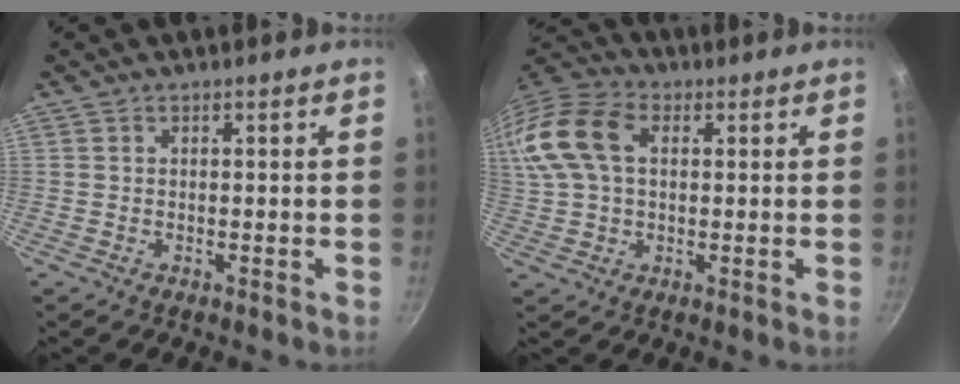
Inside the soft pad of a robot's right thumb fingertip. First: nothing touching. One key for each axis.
{"total": 16.5, "fx": 3.8, "fy": 10.8, "fz": 11.9, "tx": -0.251, "ty": 0.025, "tz": 0.059}